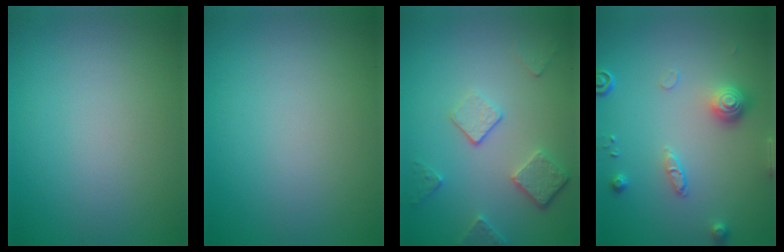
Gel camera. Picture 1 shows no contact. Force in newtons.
{"total": 0.0}
{"total": 3.7, "press": 2.9, "slide": 2.4}
{"total": 3.2, "press": 2.8, "slide": 1.4}